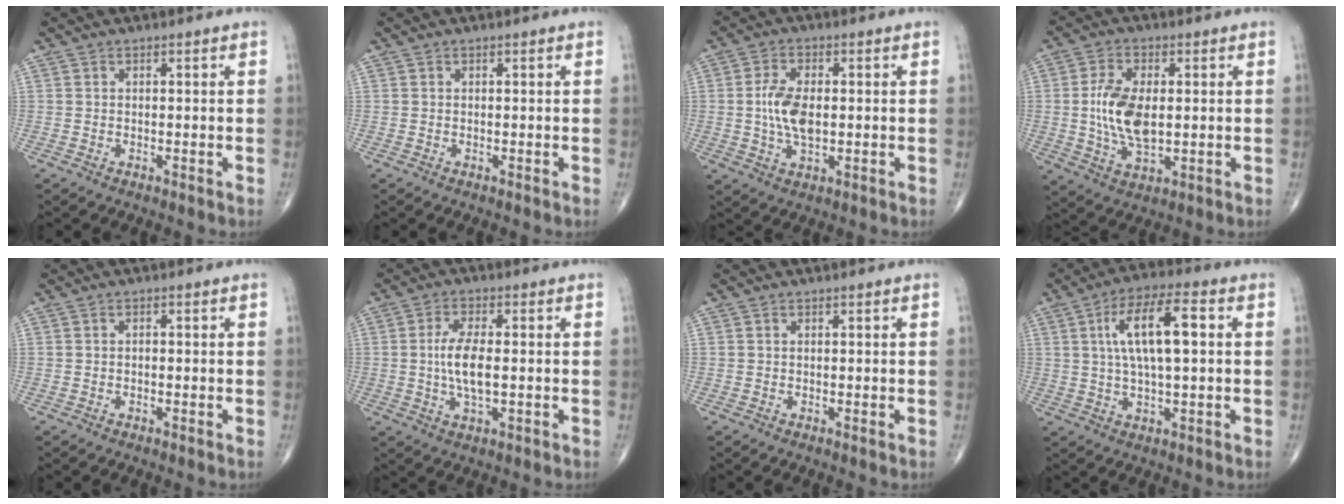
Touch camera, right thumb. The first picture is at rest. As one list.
[{"total": 0.0}, {"total": 7.5, "force": [0.0, 3.9, 6.4], "torque": [-0.126, -0.002, 0.000]}, {"total": 10.5, "force": [0.4, 5.5, 8.9], "torque": [-0.174, -0.007, 0.012]}, {"total": 0.5, "force": [-0.1, 0.3, 0.4], "torque": [-0.006, 0.000, -0.002]}, {"total": 7.3, "force": [-0.1, 2.9, 6.7], "torque": [-0.137, -0.003, -0.006]}, {"total": 0.0}, {"total": 12.2, "force": [2.4, 3.9, 11.3], "torque": [-0.207, 0.014, 0.039]}]